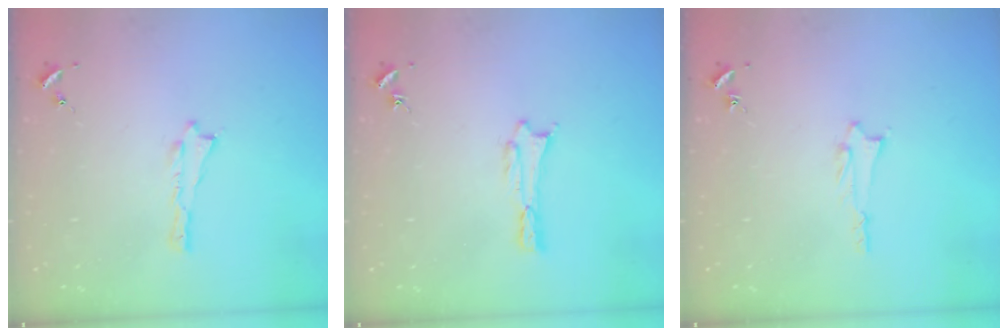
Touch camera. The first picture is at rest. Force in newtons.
{"total": 0.7, "press": 0.7, "slide": 0.1}
{"total": 1.4, "press": 1.4, "slide": 0.2}